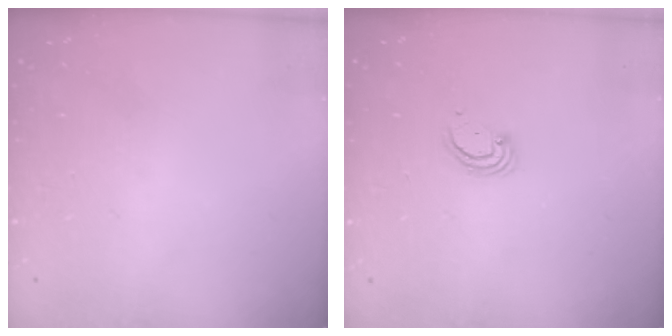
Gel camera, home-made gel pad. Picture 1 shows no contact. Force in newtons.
{"total": 2.5, "press": 2.5, "slide": 0.2}